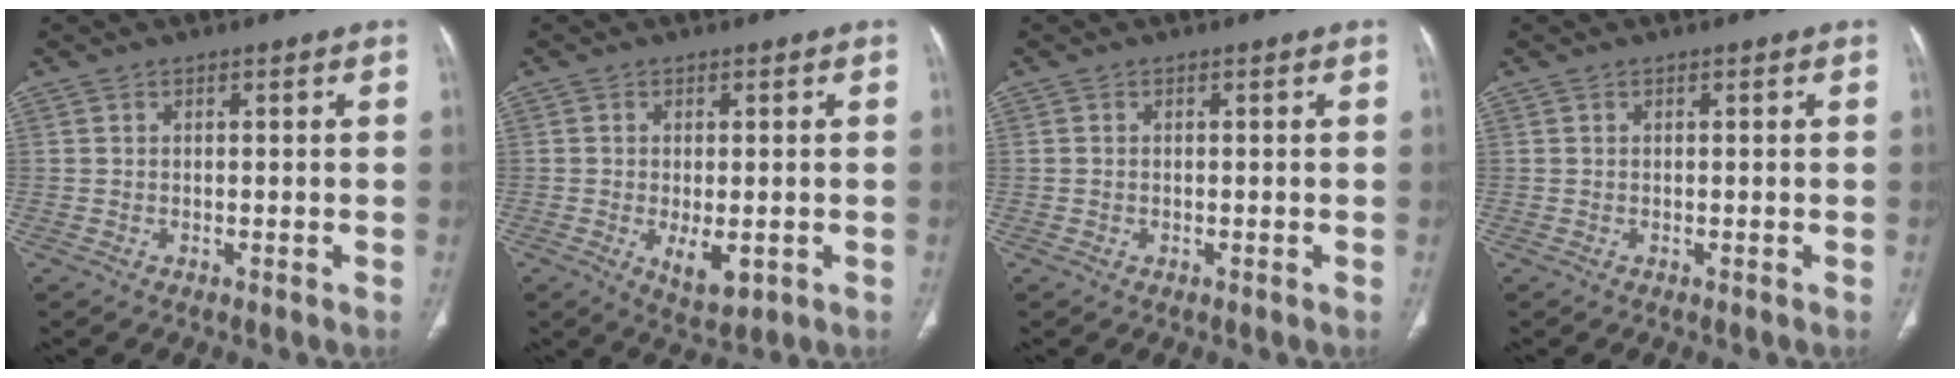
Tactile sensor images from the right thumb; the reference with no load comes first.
{"total": 5.6, "force": [-1.4, 2.6, 4.7], "torque": [-0.070, -0.011, -0.012]}
{"total": 0.0}
{"total": 0.0}